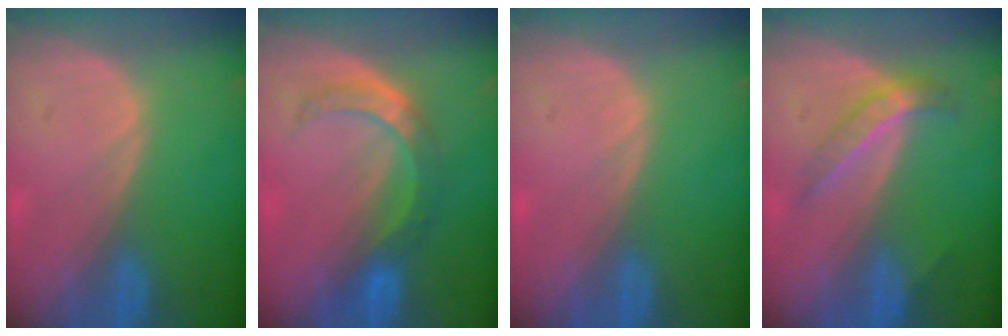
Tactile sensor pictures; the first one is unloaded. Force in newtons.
{"total": 5.7, "press": 5.7, "slide": 0.2}
{"total": 0.0}
{"total": 4.2, "press": 4.0, "slide": 1.1}